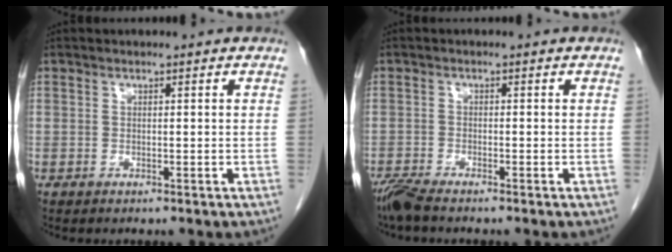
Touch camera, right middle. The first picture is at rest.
{"total": 3.0, "force": [-2.7, 0.0, 1.4], "torque": [-0.035, -0.012, -0.056]}